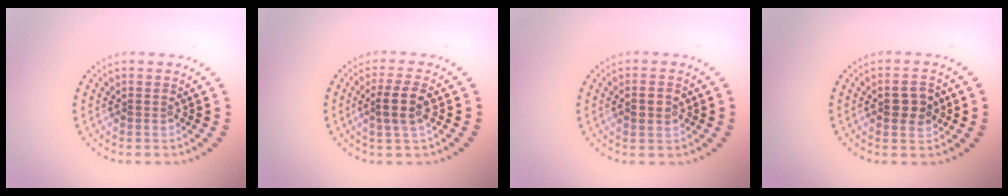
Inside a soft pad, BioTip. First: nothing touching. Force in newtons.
{"total": 2.5, "press": 2.3, "slide": 1.1}
{"total": 1.9, "press": 1.8, "slide": 0.4}
{"total": 2.6, "press": 2.6, "slide": 0.1}